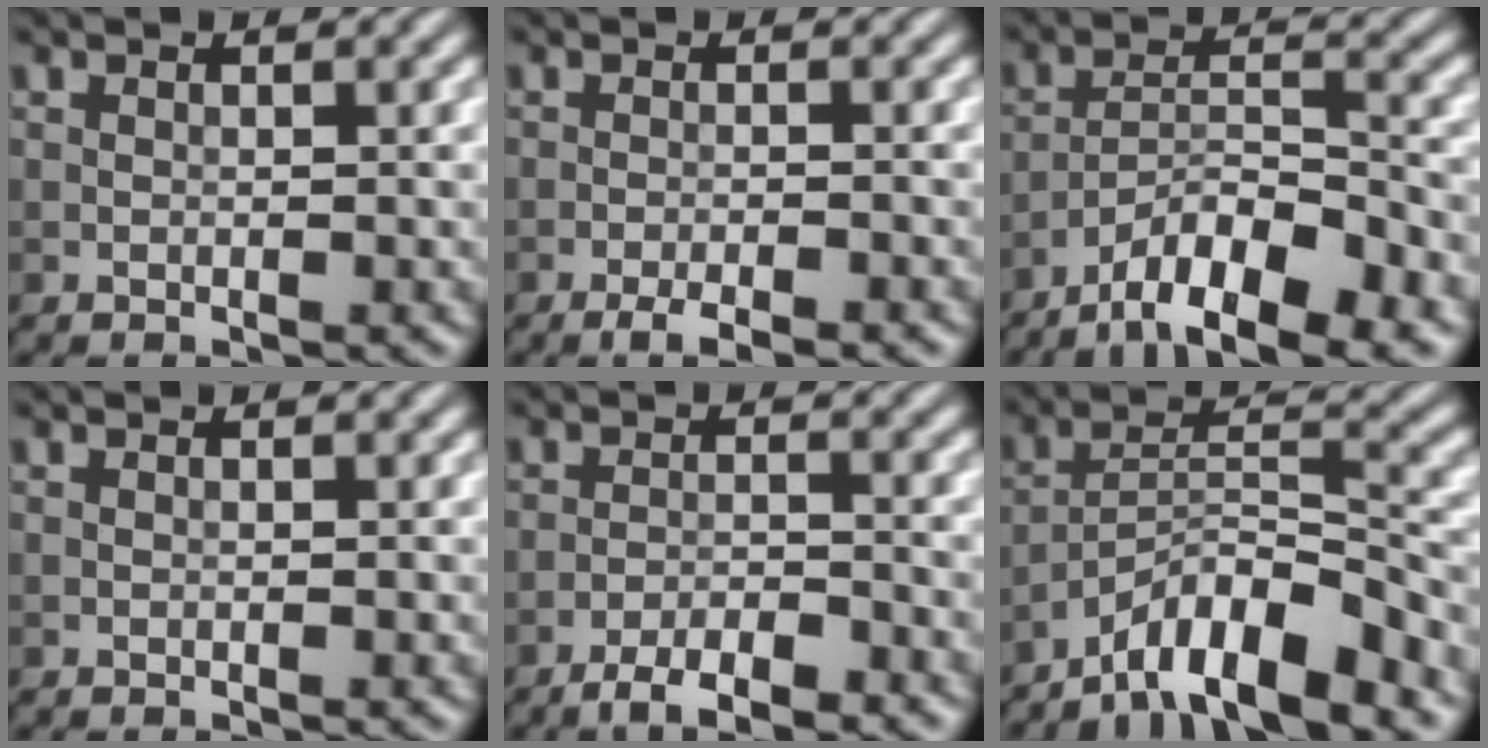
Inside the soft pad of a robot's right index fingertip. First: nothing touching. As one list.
[{"total": 2.5, "force": [-1.8, 0.4, 1.7], "torque": [-0.028, 0.002, -0.033]}, {"total": 9.1, "force": [-6.3, 2.3, 6.2], "torque": [-0.096, 0.010, -0.112]}, {"total": 0.0}, {"total": 4.0, "force": [-3.1, 0.9, 2.3], "torque": [-0.042, 0.005, -0.057]}, {"total": 8.4, "force": [-6.3, 1.7, 5.3], "torque": [-0.083, 0.011, -0.114]}]